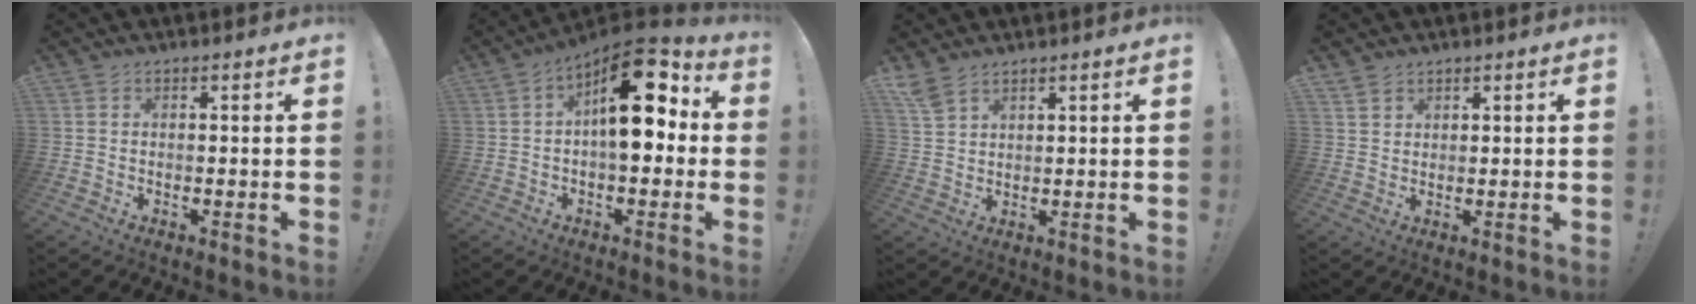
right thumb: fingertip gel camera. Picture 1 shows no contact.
{"total": 17.1, "force": [3.9, 8.3, 14.4], "torque": [-0.203, -0.008, 0.067]}
{"total": 4.7, "force": [4.0, 1.7, 1.7], "torque": [-0.035, -0.019, 0.078]}
{"total": 2.4, "force": [2.1, 1.1, -0.3], "torque": [0.016, -0.016, 0.039]}